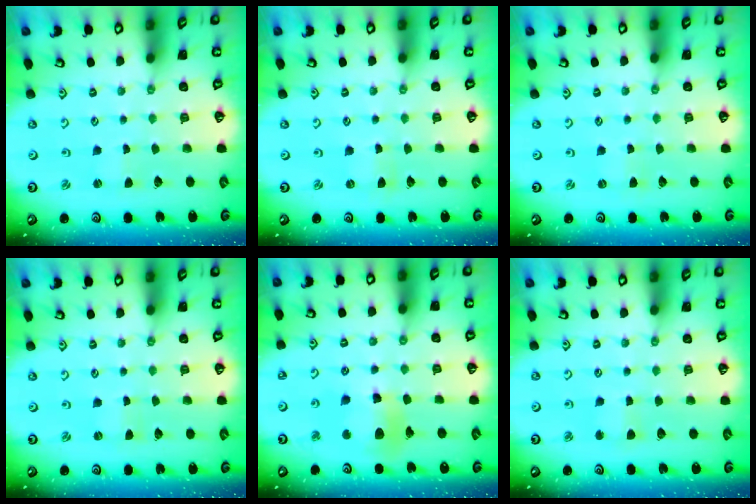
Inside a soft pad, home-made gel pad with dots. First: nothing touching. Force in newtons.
{"total": 0.0}
{"total": 0.7, "press": 0.7, "slide": 0.3}
{"total": 0.0}
{"total": 11.3, "press": 11.2, "slide": 1.6}
{"total": 2.7, "press": 2.6, "slide": 0.3}